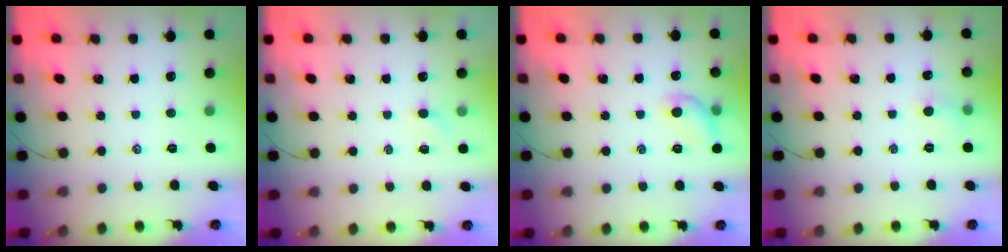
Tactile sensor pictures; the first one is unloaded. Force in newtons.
{"total": 2.6, "press": 2.5, "slide": 0.8}
{"total": 8.2, "press": 8.2, "slide": 0.8}
{"total": 3.6, "press": 3.4, "slide": 1.2}